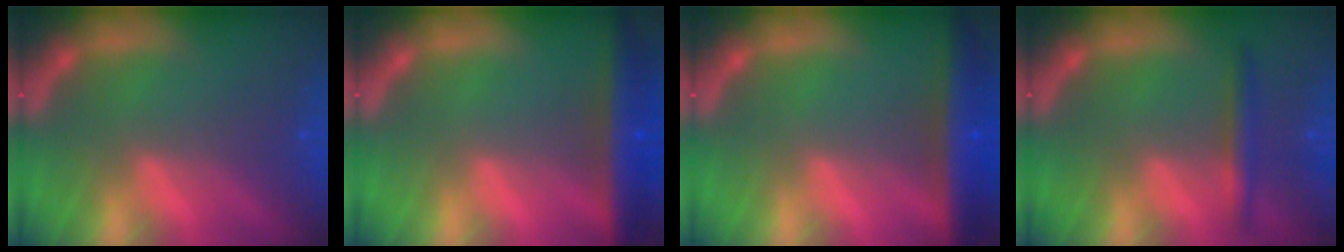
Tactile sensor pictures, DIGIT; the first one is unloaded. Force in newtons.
{"total": 6.5}
{"total": 7.0}
{"total": 2.4}